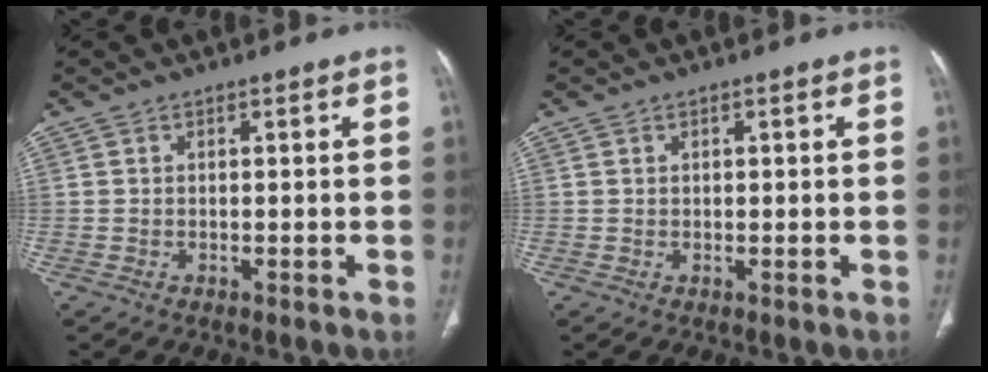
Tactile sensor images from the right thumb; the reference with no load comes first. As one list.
[{"total": 0.6, "force": [0.4, 0.3, 0.3], "torque": [0.001, -0.002, 0.007]}]